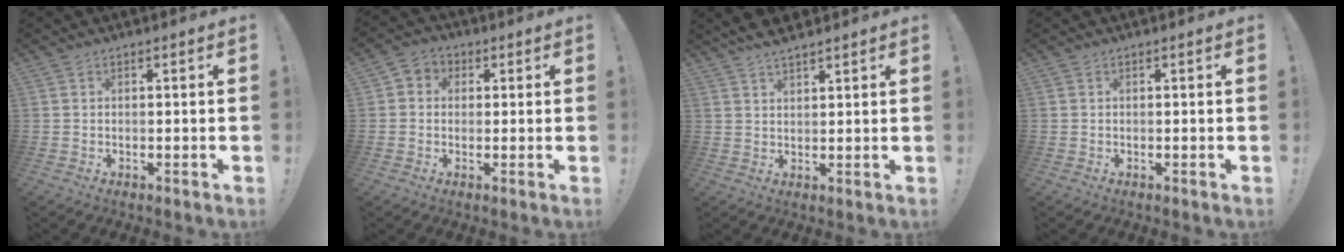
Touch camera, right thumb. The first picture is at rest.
{"total": 4.2, "force": [-0.4, 3.9, 1.5], "torque": [-0.028, 0.012, -0.004]}
{"total": 4.7, "force": [4.2, 1.3, 1.8], "torque": [-0.033, -0.020, 0.079]}
{"total": 0.0}